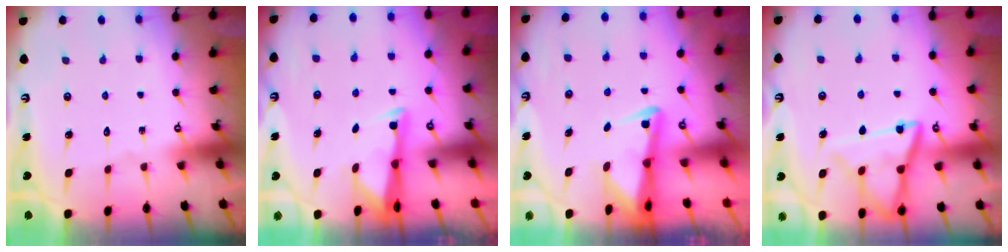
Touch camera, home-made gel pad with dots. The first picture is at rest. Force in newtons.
{"total": 2.9, "press": 2.9, "slide": 0.4}
{"total": 2.8, "press": 2.7, "slide": 0.6}
{"total": 14.3, "press": 14.3, "slide": 1.1}